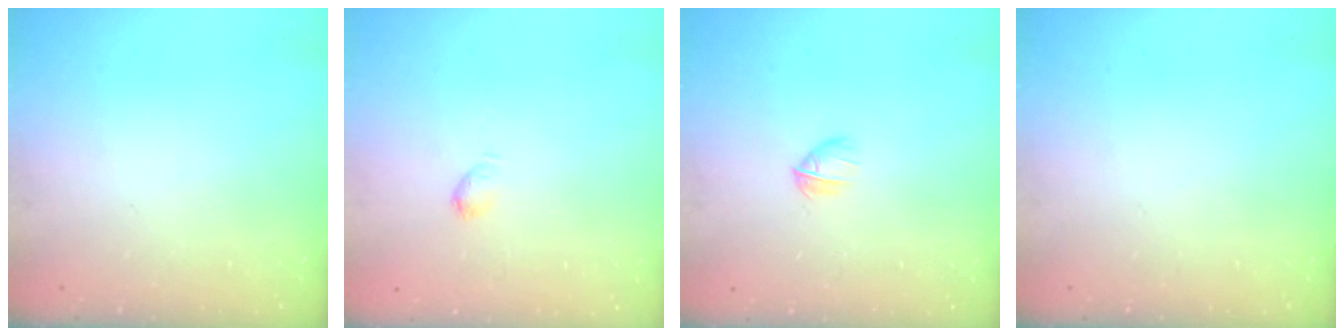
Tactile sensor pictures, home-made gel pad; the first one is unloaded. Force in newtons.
{"total": 2.8, "press": 2.8, "slide": 0.5}
{"total": 3.1, "press": 3.0, "slide": 0.9}
{"total": 0.0}